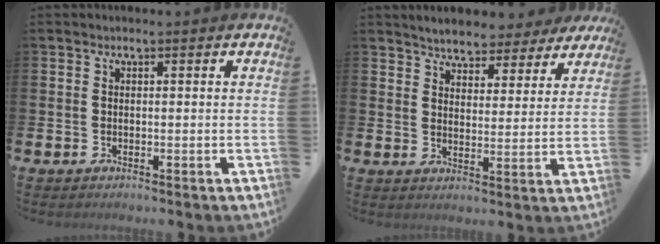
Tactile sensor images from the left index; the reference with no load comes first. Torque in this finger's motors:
{"motor_torque": [1.08, -1.06, 0.49, 0.07]}